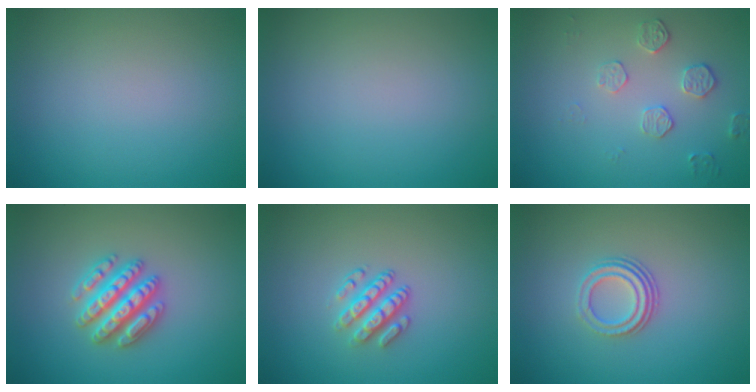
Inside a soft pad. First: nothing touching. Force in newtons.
{"total": 0.0}
{"total": 1.9, "press": 1.3, "slide": 1.3}
{"total": 4.7, "press": 4.6, "slide": 0.8}
{"total": 2.9, "press": 2.5, "slide": 1.5}
{"total": 2.9, "press": 2.0, "slide": 2.0}